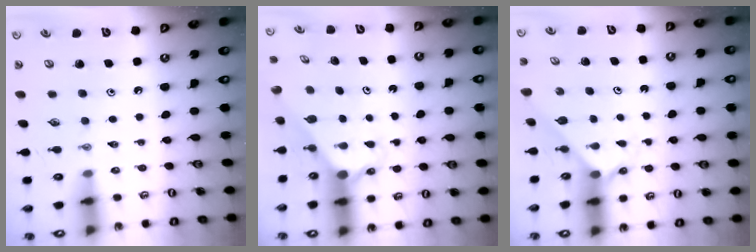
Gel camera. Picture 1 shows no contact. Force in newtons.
{"total": 2.7, "press": 2.7, "slide": 0.1}
{"total": 2.3, "press": 2.3, "slide": 0.2}